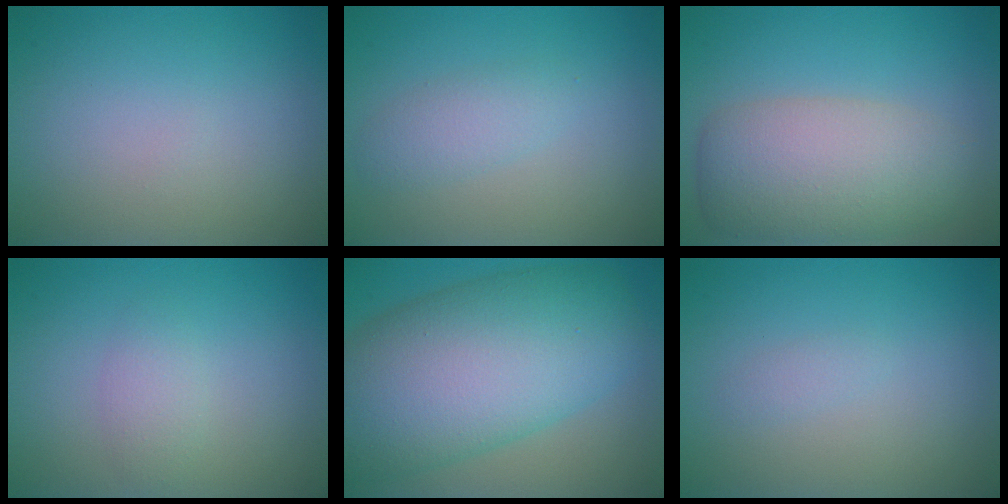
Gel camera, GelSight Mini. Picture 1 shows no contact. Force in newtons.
{"total": 2.0, "press": 2.0, "slide": 0.1}
{"total": 7.0, "press": 7.0, "slide": 0.4}
{"total": 1.7, "press": 1.7, "slide": 0.0}
{"total": 13.2, "press": 13.2, "slide": 0.2}
{"total": 0.7, "press": 0.7, "slide": 0.1}